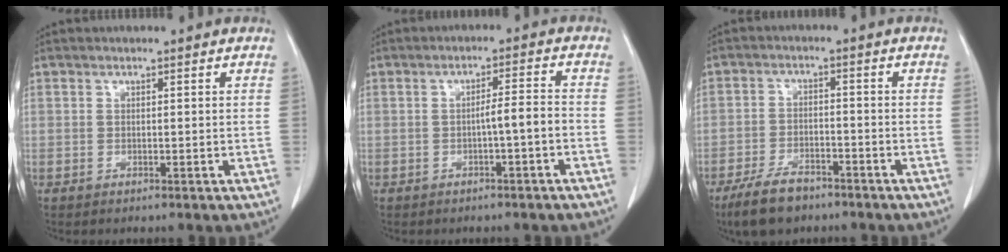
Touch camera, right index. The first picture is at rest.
{"total": 3.3, "force": [-1.2, 0.0, 3.1], "torque": [-0.046, 0.008, -0.019]}
{"total": 7.0, "force": [-5.3, 2.8, 3.5], "torque": [-0.073, -0.006, -0.092]}